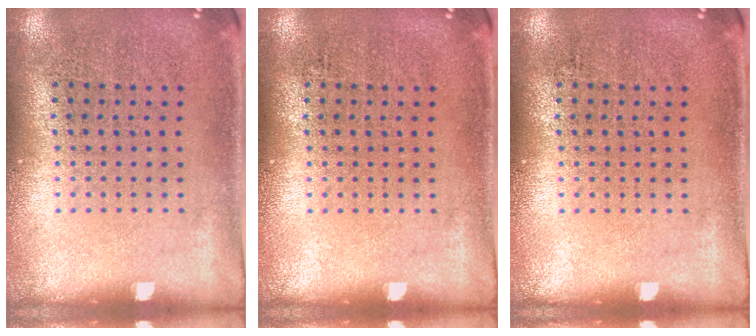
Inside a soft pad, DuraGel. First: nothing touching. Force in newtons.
{"total": 0.0}
{"total": 0.0}